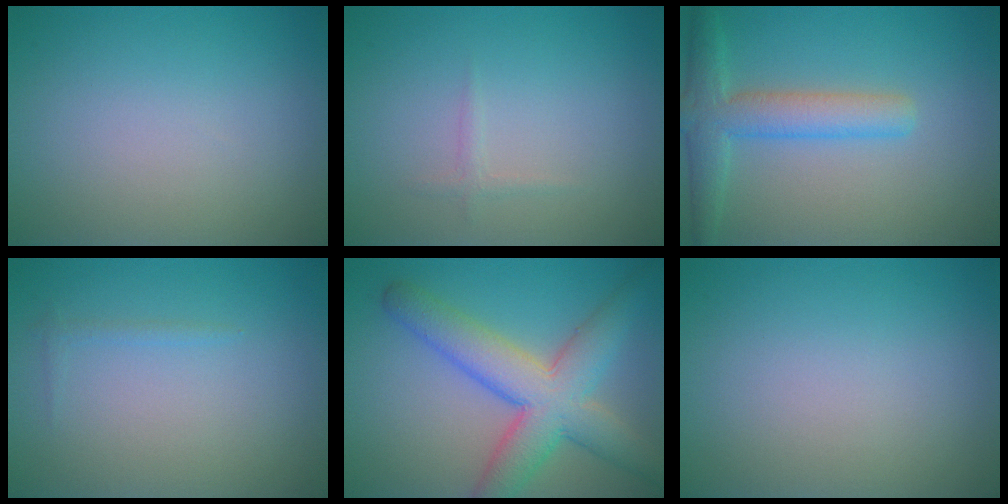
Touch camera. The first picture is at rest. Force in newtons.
{"total": 0.7, "press": 0.7, "slide": 0.1}
{"total": 4.4, "press": 4.4, "slide": 0.2}
{"total": 0.6, "press": 0.6, "slide": 0.1}
{"total": 7.7, "press": 7.7, "slide": 0.3}
{"total": 0.0}